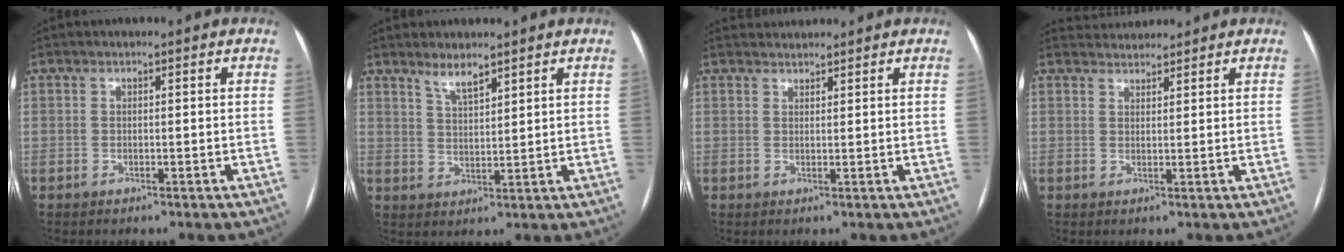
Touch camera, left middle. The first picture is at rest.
{"total": 3.7, "force": [3.0, 0.6, 2.0], "torque": [-0.040, -0.004, 0.059]}
{"total": 2.3, "force": [2.3, 0.4, -0.2], "torque": [0.000, 0.020, 0.041]}
{"total": 3.3, "force": [3.2, 0.5, -0.2], "torque": [-0.001, 0.022, 0.056]}